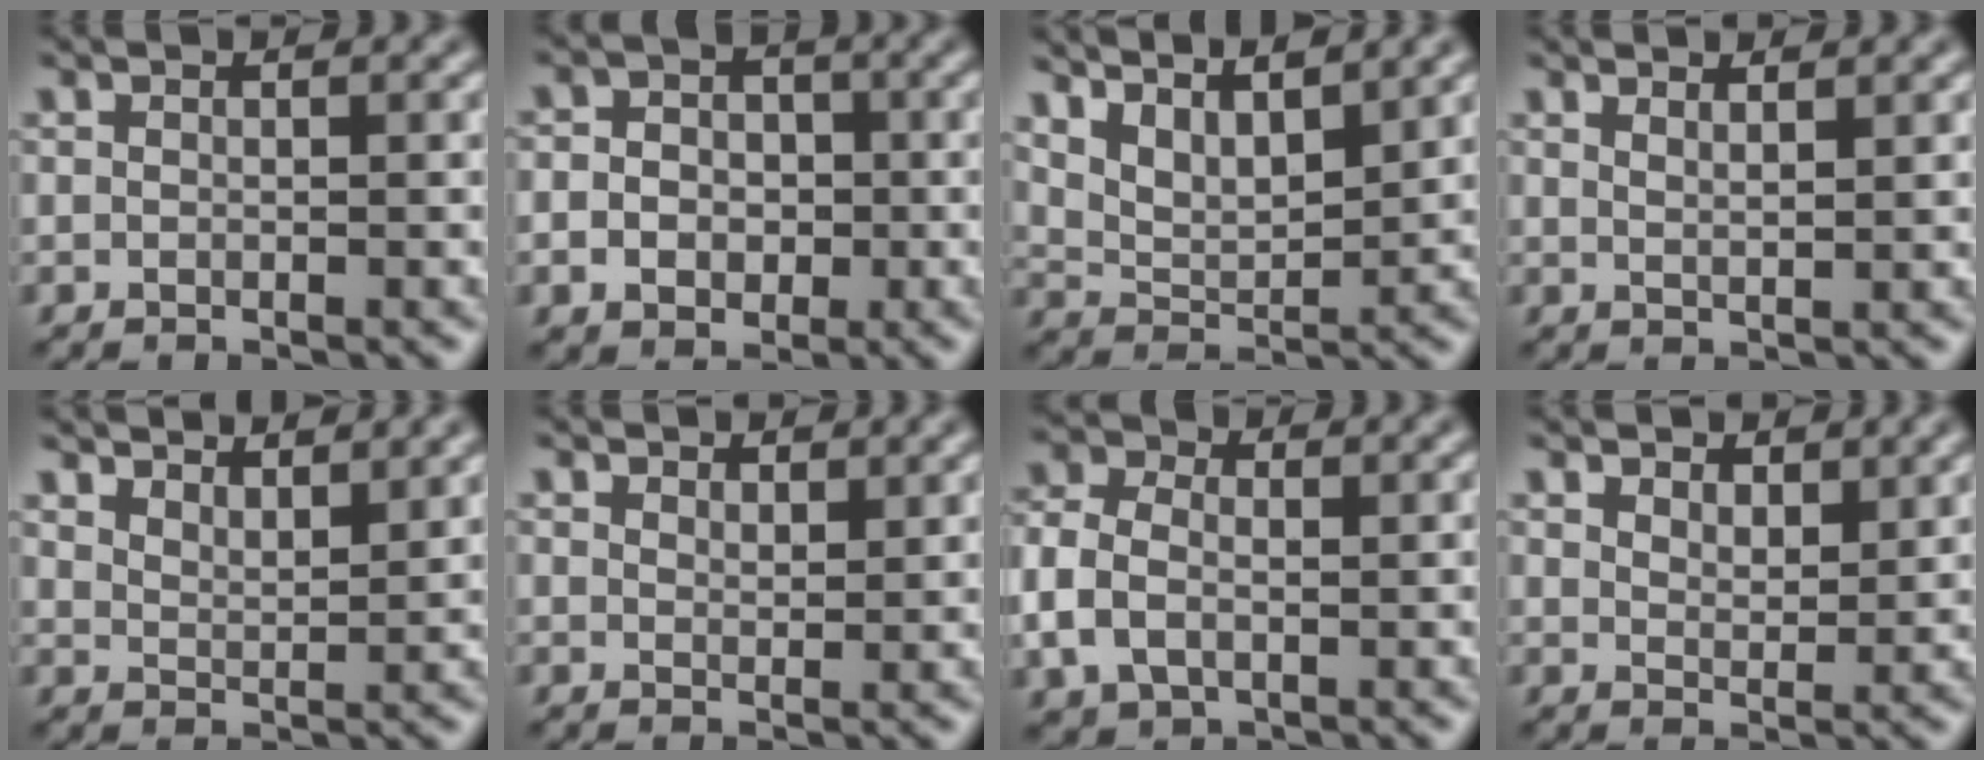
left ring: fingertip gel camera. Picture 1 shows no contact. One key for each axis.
{"total": 4.7, "fx": -0.5, "fy": 4.1, "fz": 2.4, "tx": -0.028, "ty": 0.005, "tz": -0.022}
{"total": 6.4, "fx": 5.1, "fy": 2.1, "fz": 3.3, "tx": -0.074, "ty": 0.013, "tz": 0.083}
{"total": 1.9, "fx": 1.5, "fy": 0.5, "fz": 1.1, "tx": -0.008, "ty": 0.004, "tz": 0.015}
{"total": 5.6, "fx": 5.1, "fy": 1.3, "fz": 2.0, "tx": -0.028, "ty": 0.010, "tz": 0.062}
{"total": 1.9, "fx": 1.7, "fy": 0.6, "fz": 0.5, "tx": -0.011, "ty": 0.002, "tz": 0.030}
{"total": 4.9, "fx": -0.2, "fy": 3.7, "fz": 3.2, "tx": -0.091, "ty": -0.002, "tz": 0.001}
{"total": 3.1, "fx": 2.7, "fy": 1.2, "fz": 1.2, "tx": -0.027, "ty": -0.001, "tz": 0.042}